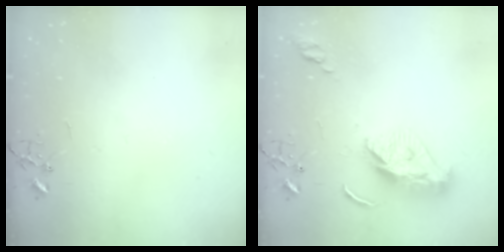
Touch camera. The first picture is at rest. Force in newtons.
{"total": 10.9, "press": 10.9, "slide": 0.9}